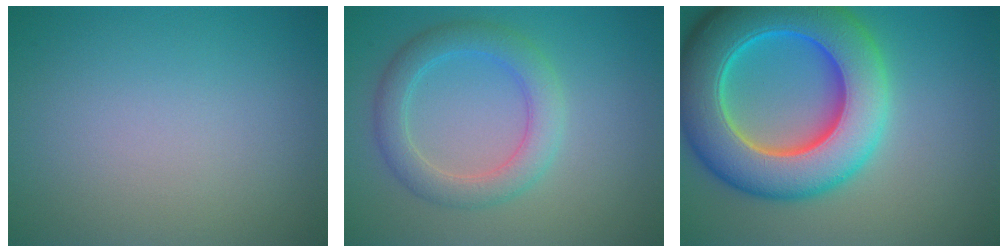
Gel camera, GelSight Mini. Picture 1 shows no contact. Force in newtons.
{"total": 3.9, "press": 3.9, "slide": 0.1}
{"total": 12.6, "press": 12.6, "slide": 0.3}